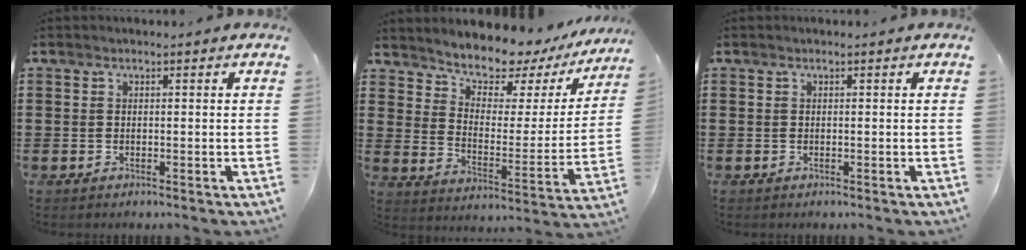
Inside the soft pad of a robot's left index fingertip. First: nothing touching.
{"total": 6.6, "force": [6.4, 1.6, 0.8], "torque": [-0.045, -0.056, 0.108]}
{"total": 0.0}